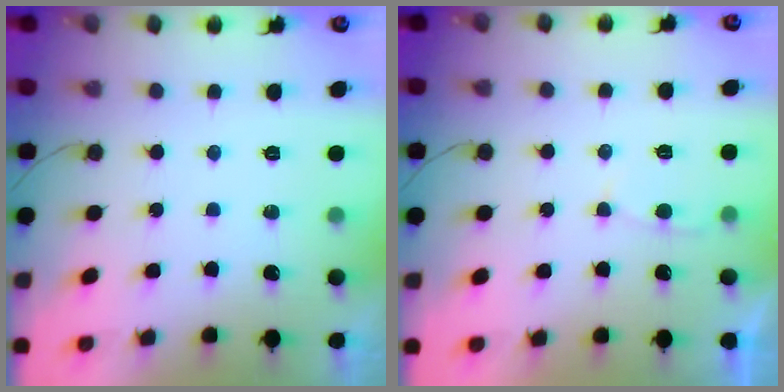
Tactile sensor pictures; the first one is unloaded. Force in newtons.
{"total": 3.0, "press": 2.9, "slide": 0.5}